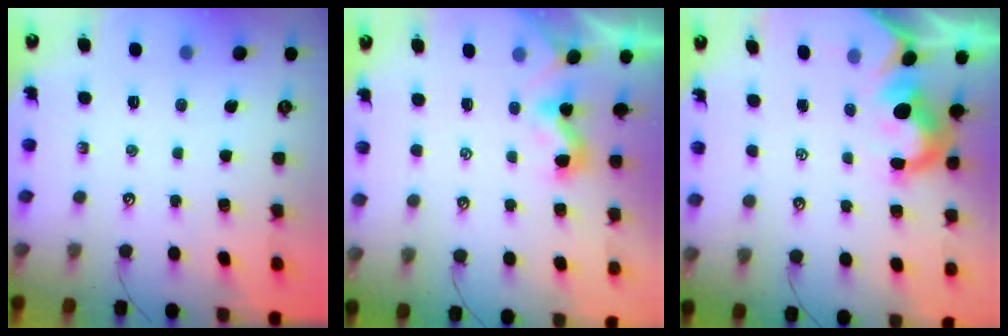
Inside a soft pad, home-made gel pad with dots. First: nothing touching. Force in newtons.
{"total": 2.5, "press": 2.5, "slide": 0.3}
{"total": 7.6, "press": 7.5, "slide": 1.5}